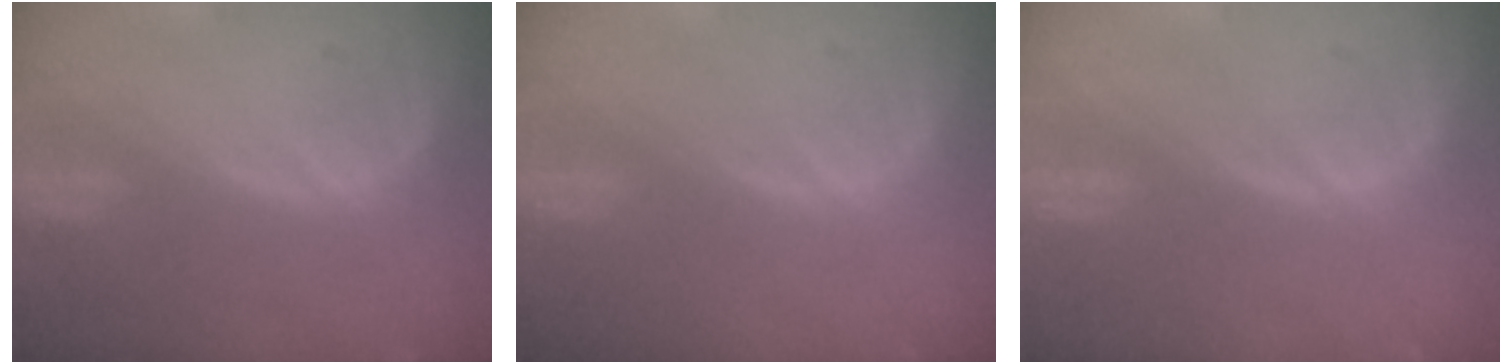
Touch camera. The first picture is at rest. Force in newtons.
{"total": 0.0}
{"total": 0.0}